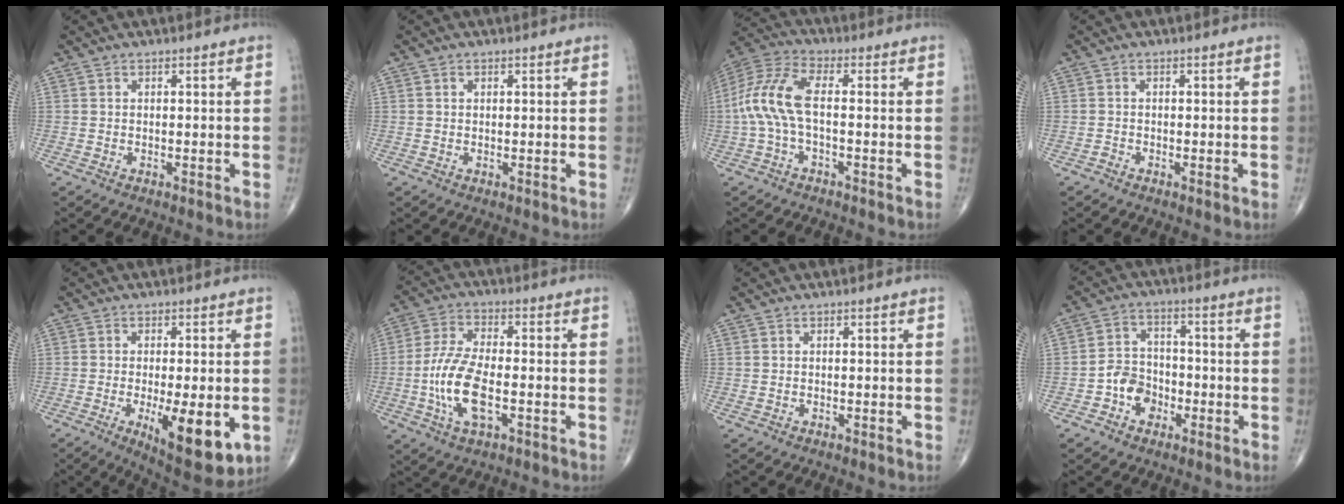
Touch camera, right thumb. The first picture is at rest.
{"total": 0.6, "force": [0.3, 0.5, 0.3], "torque": [-0.004, -0.001, 0.005]}
{"total": 10.4, "force": [-0.8, 4.3, 9.4], "torque": [-0.223, 0.032, -0.022]}
{"total": 0.7, "force": [-0.5, 0.3, 0.5], "torque": [-0.009, -0.002, -0.014]}
{"total": 13.5, "force": [-3.7, 4.6, 12.1], "torque": [-0.168, -0.022, -0.043]}
{"total": 11.4, "force": [-2.7, 4.8, 10.0], "torque": [-0.211, 0.012, -0.053]}
{"total": 0.0}
{"total": 6.9, "force": [-2.6, 5.6, 3.2], "torque": [-0.026, 0.031, -0.054]}